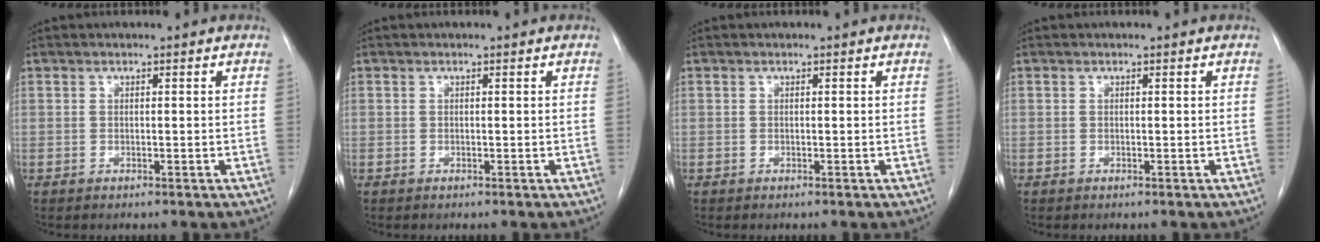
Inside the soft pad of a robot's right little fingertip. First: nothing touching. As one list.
[{"total": 0.0}, {"total": 0.0}, {"total": 0.0}]